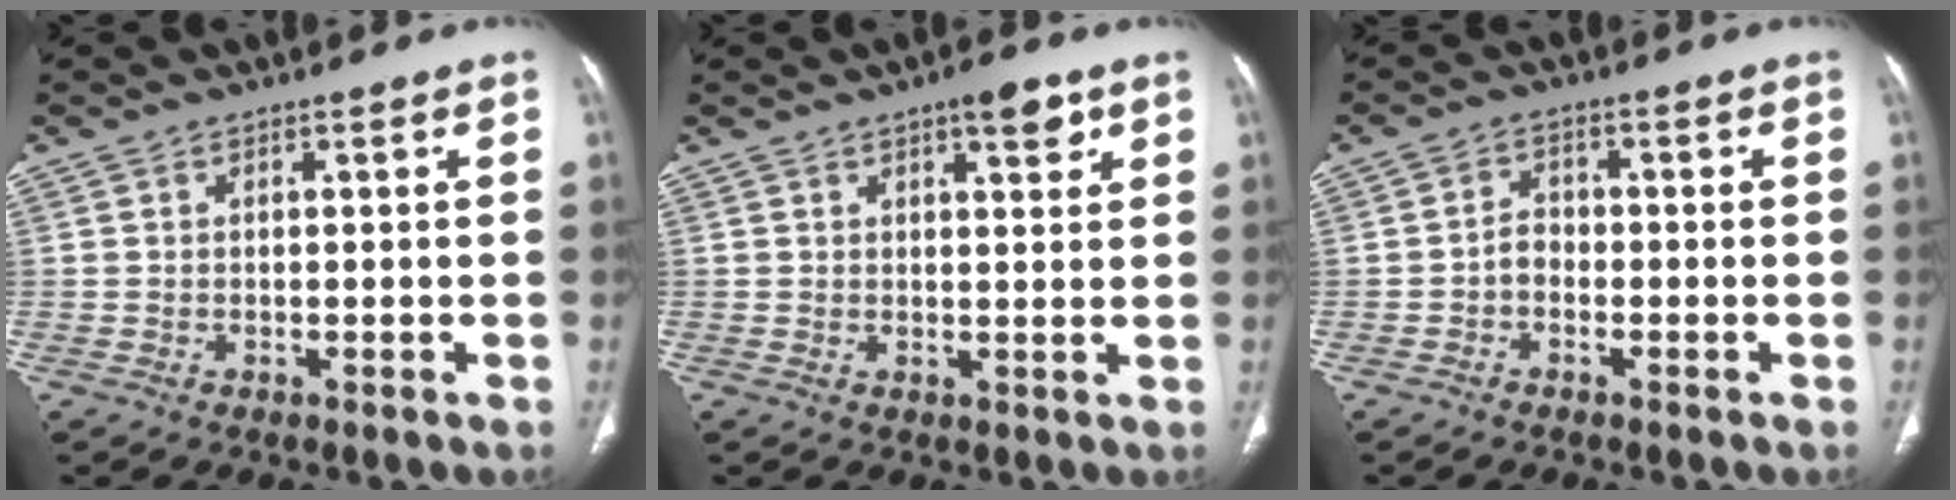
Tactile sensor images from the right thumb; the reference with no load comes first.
{"total": 4.8, "force": [2.7, 1.7, 3.7], "torque": [-0.037, -0.011, 0.034]}
{"total": 2.8, "force": [-1.1, 2.0, 1.5], "torque": [-0.014, 0.014, -0.028]}